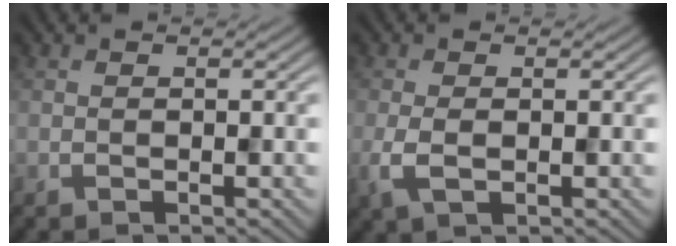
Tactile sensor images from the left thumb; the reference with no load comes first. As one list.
[{"total": 3.0, "force": [-0.9, 1.4, 2.5], "torque": [-0.060, -0.008, -0.018]}]